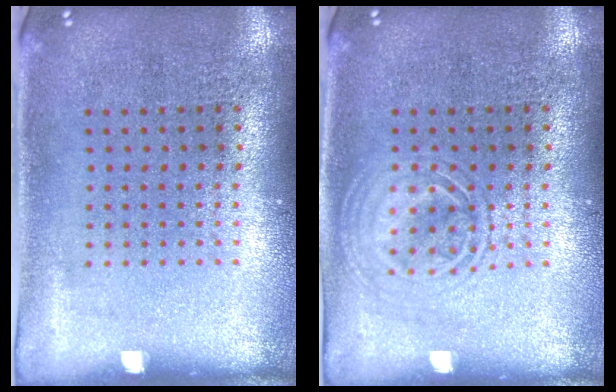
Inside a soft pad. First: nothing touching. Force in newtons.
{"total": 2.3, "press": 2.3, "slide": 0.3}